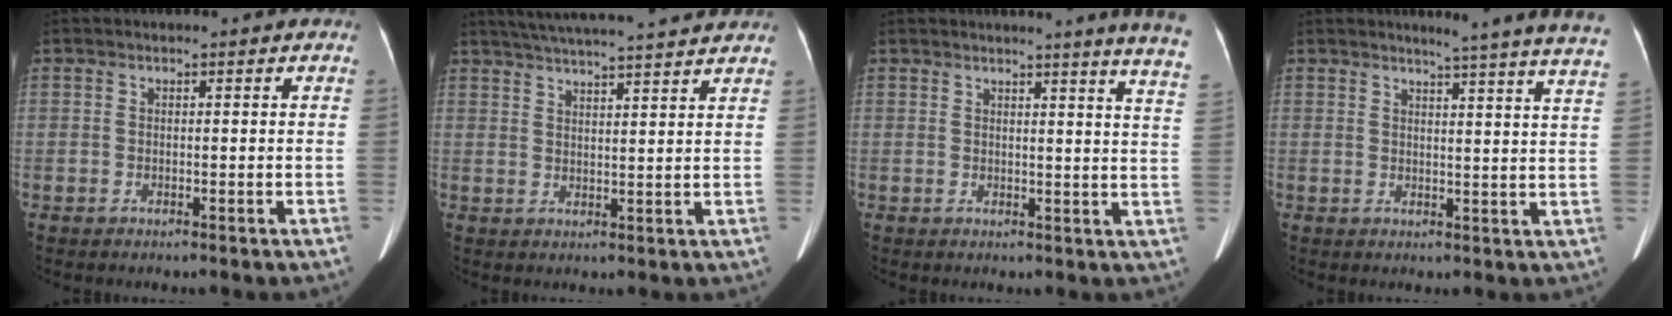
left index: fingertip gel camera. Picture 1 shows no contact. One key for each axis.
{"total": 17.0, "fx": 15.5, "fy": 0.3, "fz": 6.9, "tx": -0.122, "ty": 0.020, "tz": 0.210}
{"total": 11.2, "fx": 9.8, "fy": -1.6, "fz": 5.1, "tx": -0.059, "ty": -0.073, "tz": 0.081}
{"total": 13.8, "fx": 12.7, "fy": -1.5, "fz": 5.2, "tx": -0.068, "ty": -0.072, "tz": 0.130}